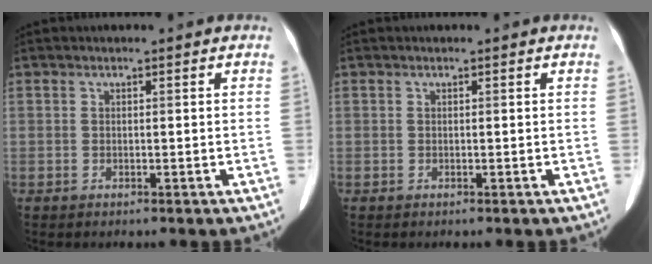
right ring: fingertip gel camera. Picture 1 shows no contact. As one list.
[{"total": 0.0}]